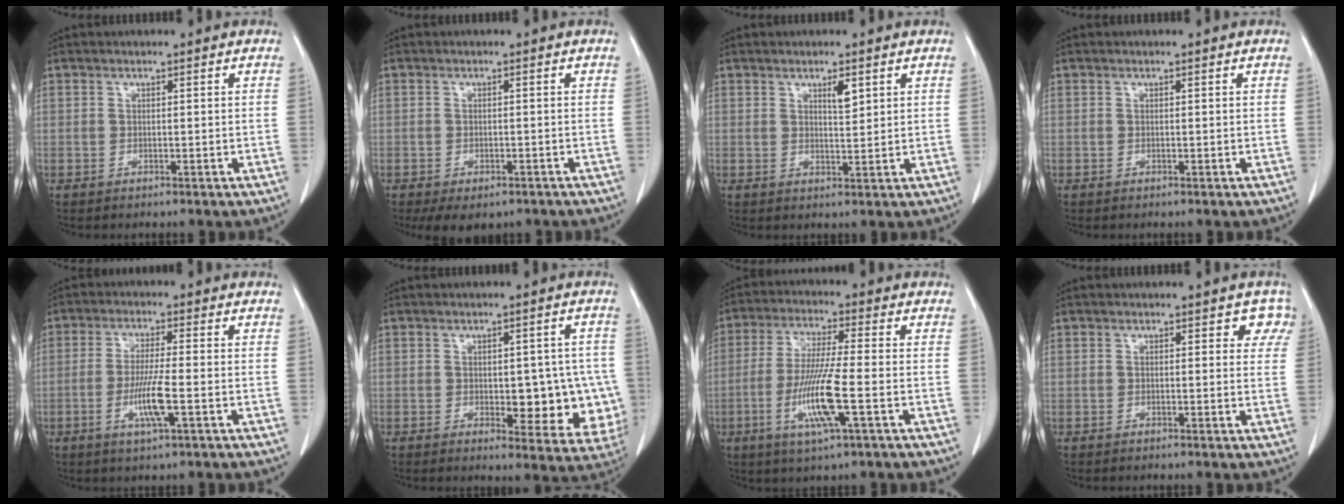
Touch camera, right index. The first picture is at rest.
{"total": 5.2, "force": [-3.7, 2.9, 2.2], "torque": [-0.021, -0.002, -0.048]}
{"total": 2.5, "force": [1.4, 0.6, 2.0], "torque": [-0.037, -0.003, 0.024]}
{"total": 0.0}
{"total": 6.3, "force": [-1.9, 0.1, 6.0], "torque": [-0.115, -0.009, -0.034]}
{"total": 10.2, "force": [-1.3, 5.0, 8.8], "torque": [-0.085, 0.009, -0.002]}
{"total": 10.4, "force": [-3.0, 0.1, 10.0], "torque": [-0.201, -0.013, -0.060]}
{"total": 2.6, "force": [1.4, 1.7, 1.4], "torque": [0.008, 0.002, 0.002]}